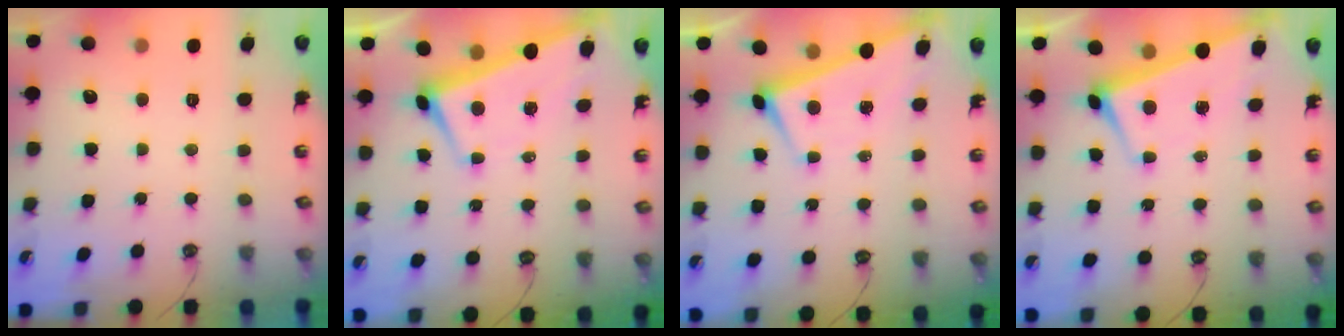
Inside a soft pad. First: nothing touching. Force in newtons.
{"total": 1.6, "press": 1.3, "slide": 1.0}
{"total": 1.7, "press": 1.7, "slide": 0.1}
{"total": 1.0, "press": 0.9, "slide": 0.4}